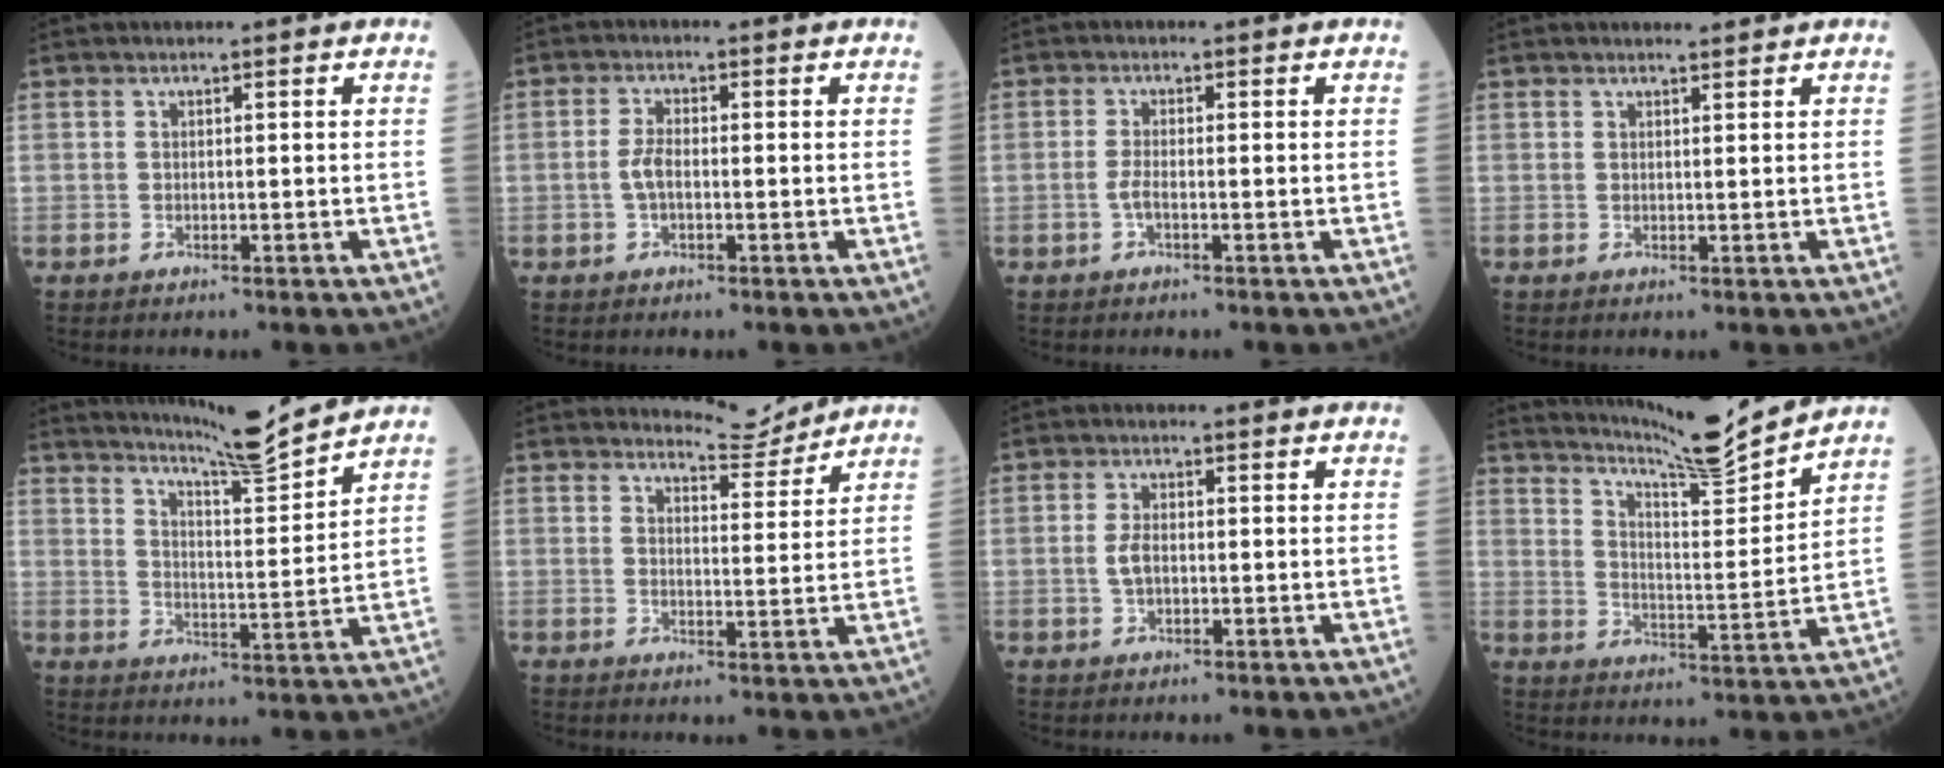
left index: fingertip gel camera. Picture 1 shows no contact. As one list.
[{"total": 2.8, "force": [-0.7, 1.1, 2.4], "torque": [-0.056, 0.004, -0.015]}, {"total": 1.7, "force": [-0.8, 0.2, 1.4], "torque": [-0.030, 0.001, -0.019]}, {"total": 1.1, "force": [1.1, 0.0, 0.1], "torque": [-0.007, -0.005, 0.020]}, {"total": 11.3, "force": [10.8, -1.4, 3.3], "torque": [-0.062, -0.019, 0.165]}, {"total": 4.5, "force": [4.4, 0.3, -0.7], "torque": [-0.001, -0.016, 0.063]}, {"total": 2.6, "force": [-0.4, 1.3, 2.2], "torque": [-0.050, 0.003, -0.010]}, {"total": 12.9, "force": [12.3, -1.6, 3.3], "torque": [-0.062, -0.028, 0.192]}]